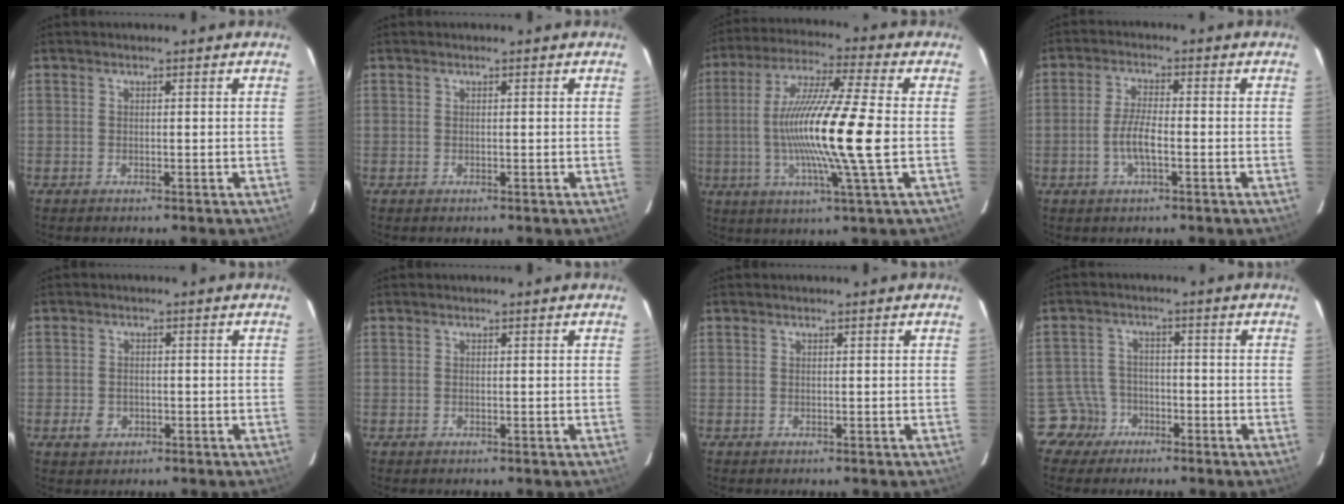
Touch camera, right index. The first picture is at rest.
{"total": 0.0}
{"total": 17.2, "force": [-1.6, -0.5, 17.1], "torque": [-0.316, -0.007, -0.035]}
{"total": 5.1, "force": [-1.7, 1.3, 4.6], "torque": [-0.096, 0.001, -0.032]}
{"total": 3.1, "force": [-1.2, 2.5, 1.5], "torque": [-0.031, 0.002, -0.015]}
{"total": 0.0}
{"total": 0.0}
{"total": 5.1, "force": [-3.1, 4.0, -0.6], "torque": [0.001, 0.021, -0.059]}